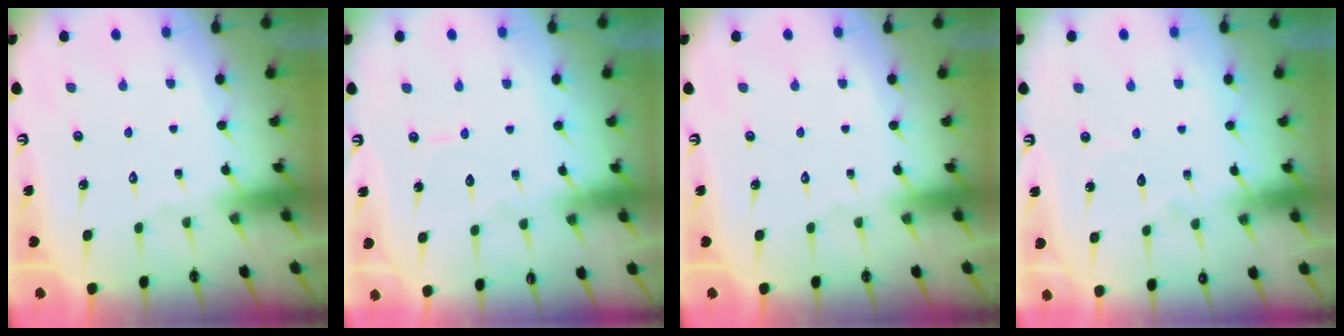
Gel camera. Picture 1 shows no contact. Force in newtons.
{"total": 3.6, "press": 3.6, "slide": 0.3}
{"total": 0.0}
{"total": 4.5, "press": 4.5, "slide": 0.4}